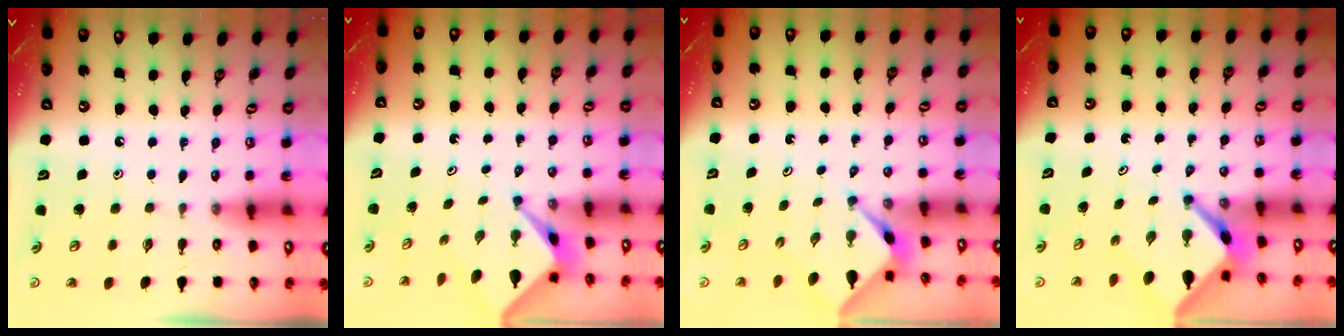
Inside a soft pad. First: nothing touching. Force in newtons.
{"total": 2.1, "press": 2.1, "slide": 0.3}
{"total": 2.2, "press": 2.2, "slide": 0.3}
{"total": 3.8, "press": 3.8, "slide": 0.2}